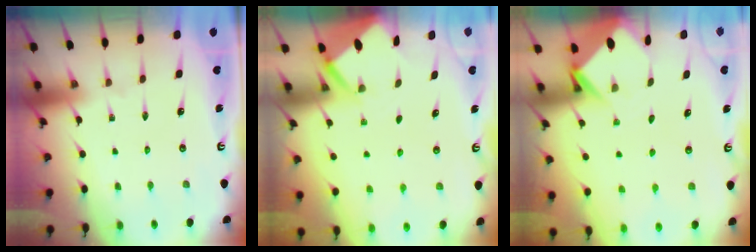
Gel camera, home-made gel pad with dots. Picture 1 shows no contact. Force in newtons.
{"total": 2.6, "press": 2.6, "slide": 0.3}
{"total": 3.9, "press": 3.9, "slide": 0.2}